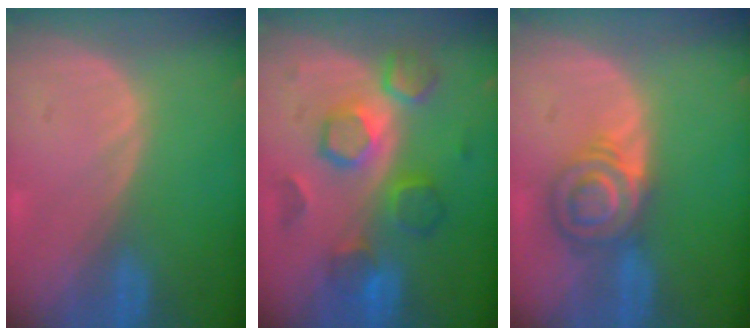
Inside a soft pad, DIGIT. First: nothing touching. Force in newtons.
{"total": 8.4, "press": 8.4, "slide": 0.7}
{"total": 6.0, "press": 6.0, "slide": 0.9}